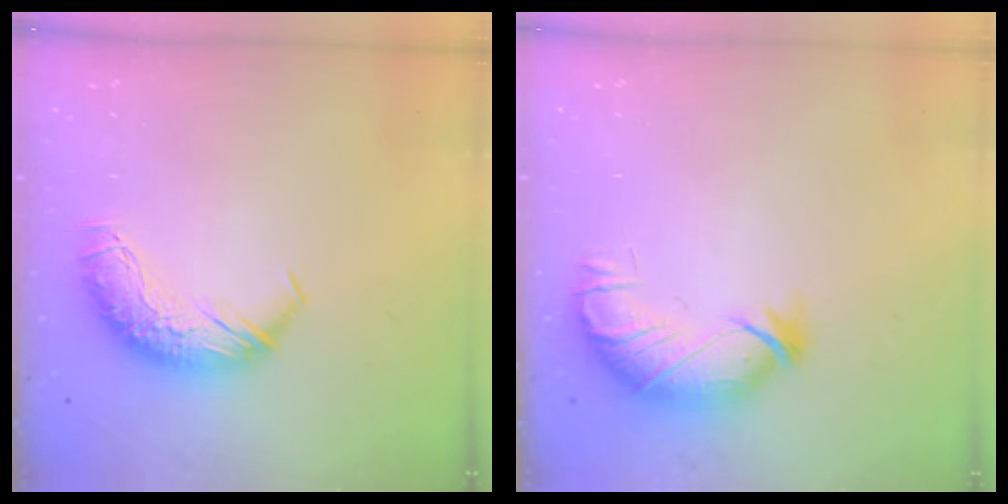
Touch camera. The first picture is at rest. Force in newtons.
{"total": 4.0, "press": 3.4, "slide": 2.1}